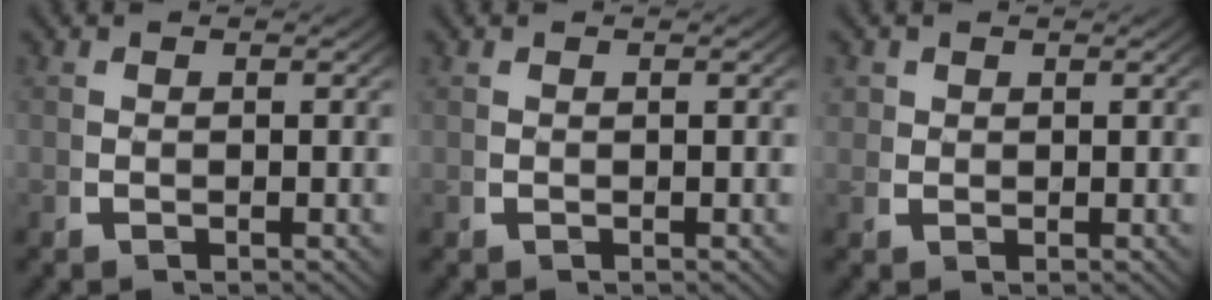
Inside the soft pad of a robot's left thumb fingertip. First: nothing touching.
{"total": 0.0}
{"total": 1.4, "force": [0.9, 1.1, 0.1], "torque": [-0.005, -0.008, 0.022]}